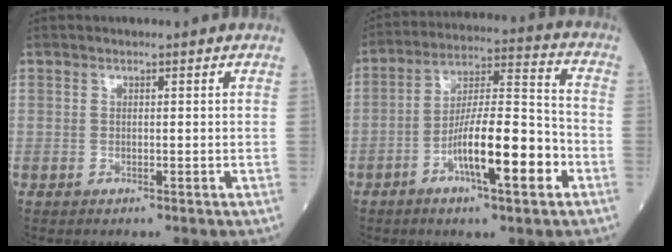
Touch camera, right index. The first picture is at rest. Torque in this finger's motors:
{"motor_torque": [1.85, -0.29, 0.90, 0.21]}